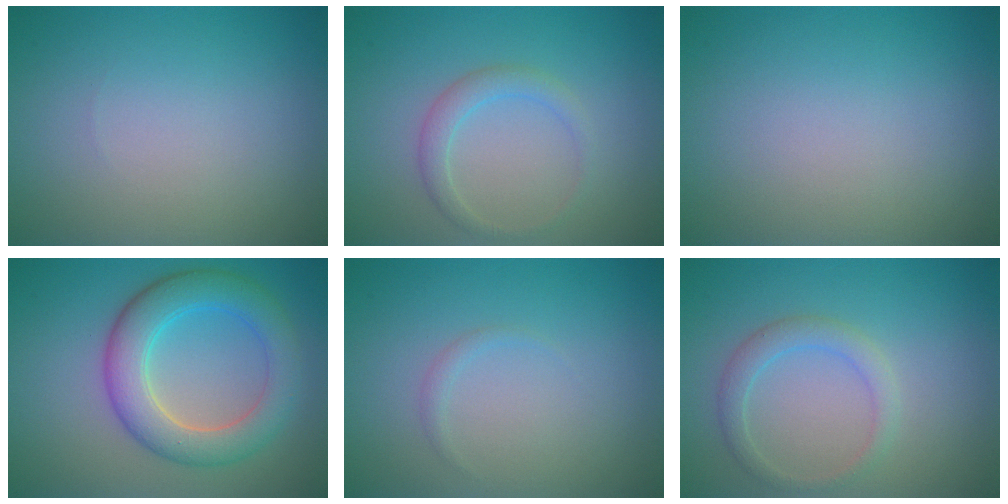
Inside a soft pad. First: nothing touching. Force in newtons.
{"total": 1.8, "press": 1.8, "slide": 0.2}
{"total": 0.0}
{"total": 6.2, "press": 6.1, "slide": 0.4}
{"total": 0.6, "press": 0.6, "slide": 0.1}
{"total": 2.1, "press": 2.1, "slide": 0.1}